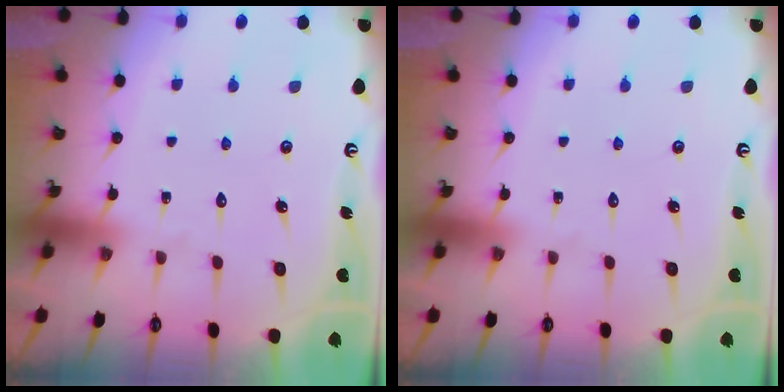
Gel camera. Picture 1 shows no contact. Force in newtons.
{"total": 0.0}